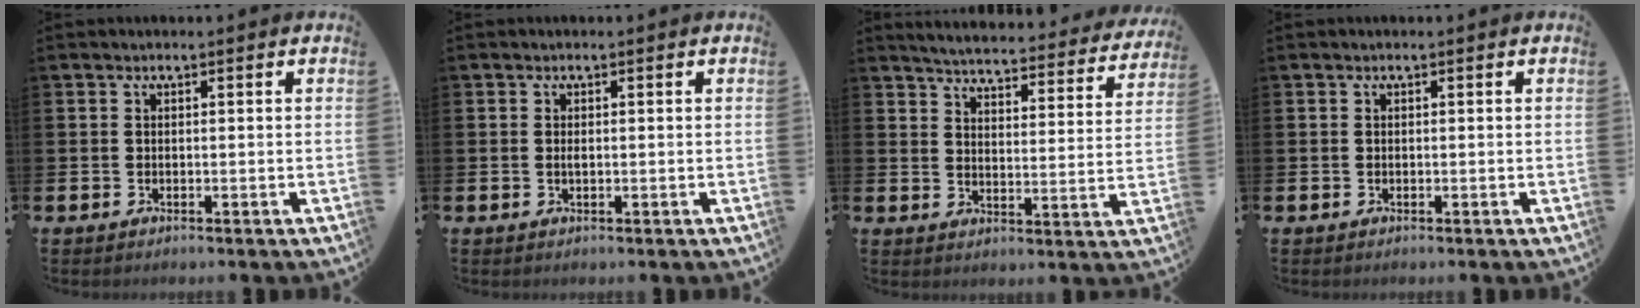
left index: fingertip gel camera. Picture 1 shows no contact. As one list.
[{"total": 0.6, "force": [0.1, 0.2, 0.5], "torque": [-0.012, 0.001, 0.001]}, {"total": 4.7, "force": [4.5, 0.4, 1.1], "torque": [-0.033, -0.041, 0.072]}, {"total": 0.0}]